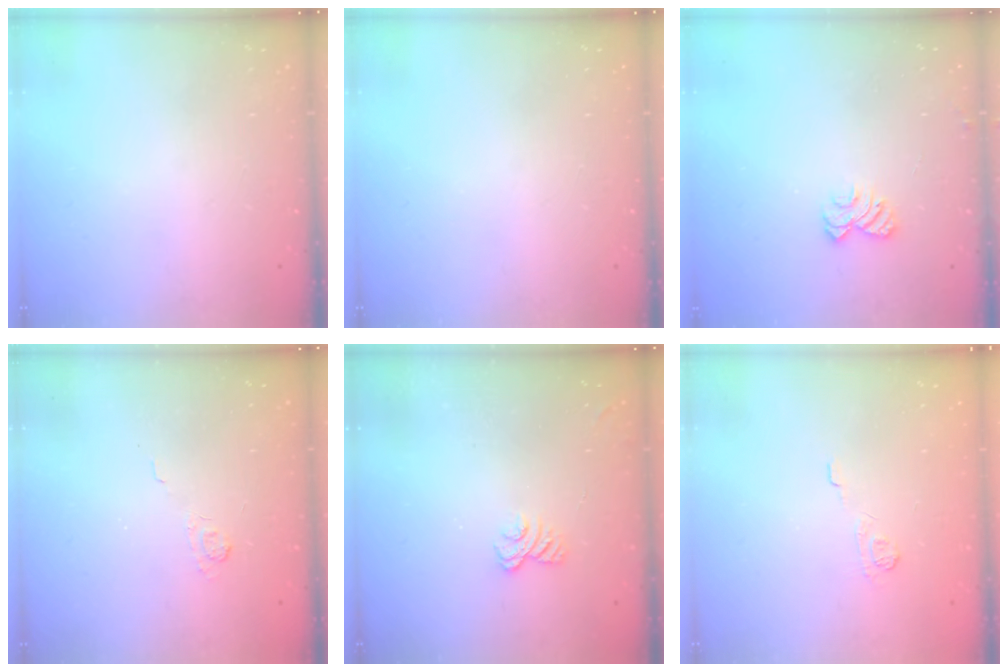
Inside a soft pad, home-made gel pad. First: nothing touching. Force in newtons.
{"total": 0.0}
{"total": 5.2, "press": 5.1, "slide": 0.5}
{"total": 2.5, "press": 2.1, "slide": 1.4}
{"total": 2.3, "press": 1.9, "slide": 1.2}
{"total": 5.2, "press": 4.9, "slide": 1.6}